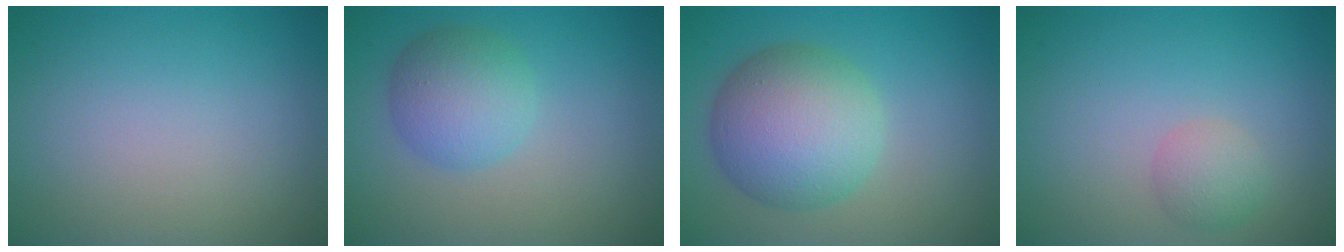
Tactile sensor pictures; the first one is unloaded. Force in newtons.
{"total": 4.4, "press": 4.4, "slide": 0.1}
{"total": 8.2, "press": 8.2, "slide": 0.4}
{"total": 1.9, "press": 1.9, "slide": 0.1}